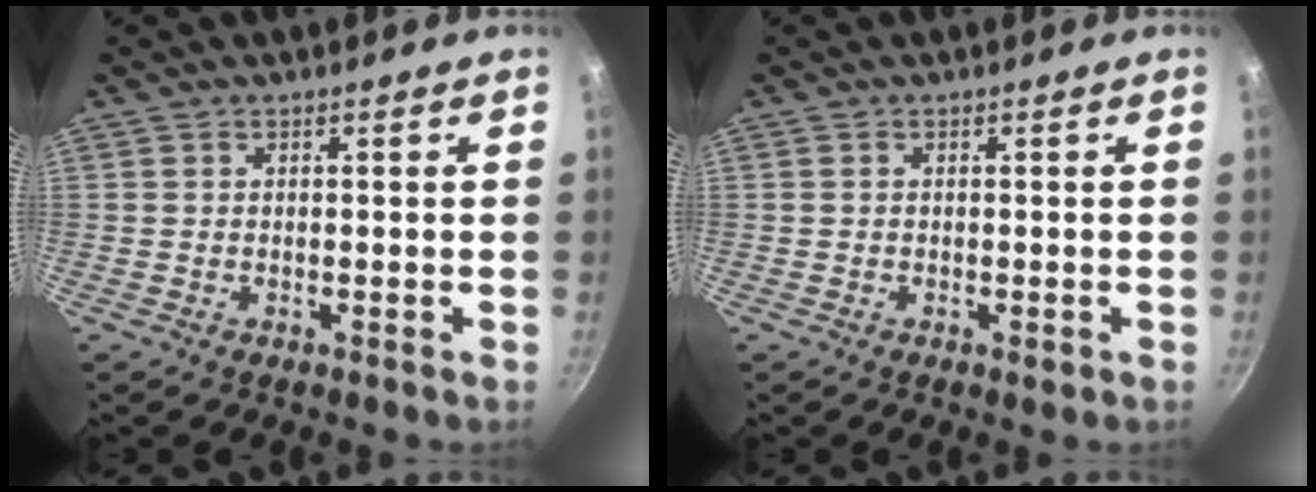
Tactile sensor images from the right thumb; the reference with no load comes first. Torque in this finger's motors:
{"motor_torque": [-0.18, -0.02, -0.20, 0.04, -0.01]}